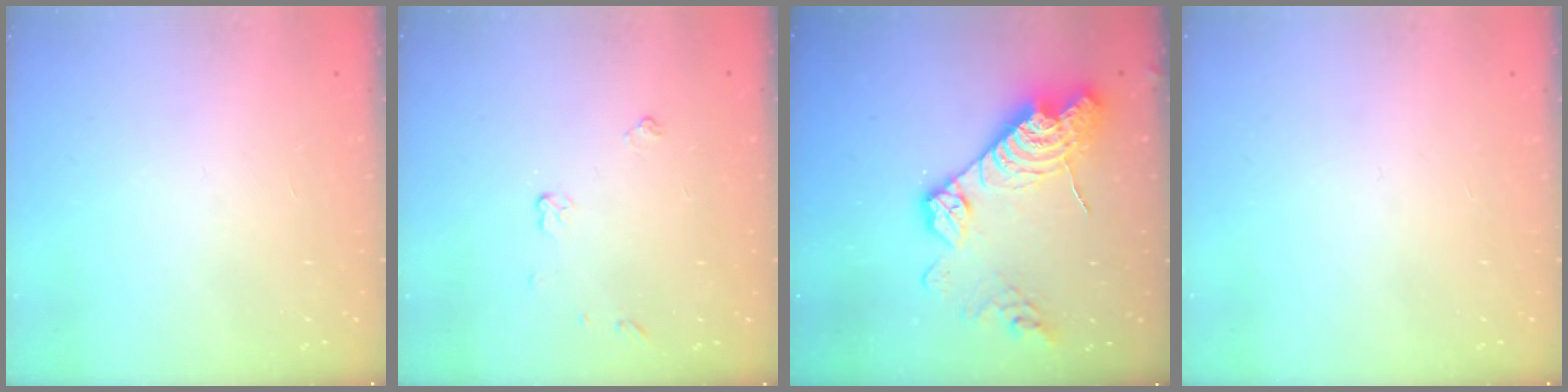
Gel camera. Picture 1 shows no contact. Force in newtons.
{"total": 3.8, "press": 3.8, "slide": 0.6}
{"total": 18.2, "press": 18.1, "slide": 1.8}
{"total": 0.0}